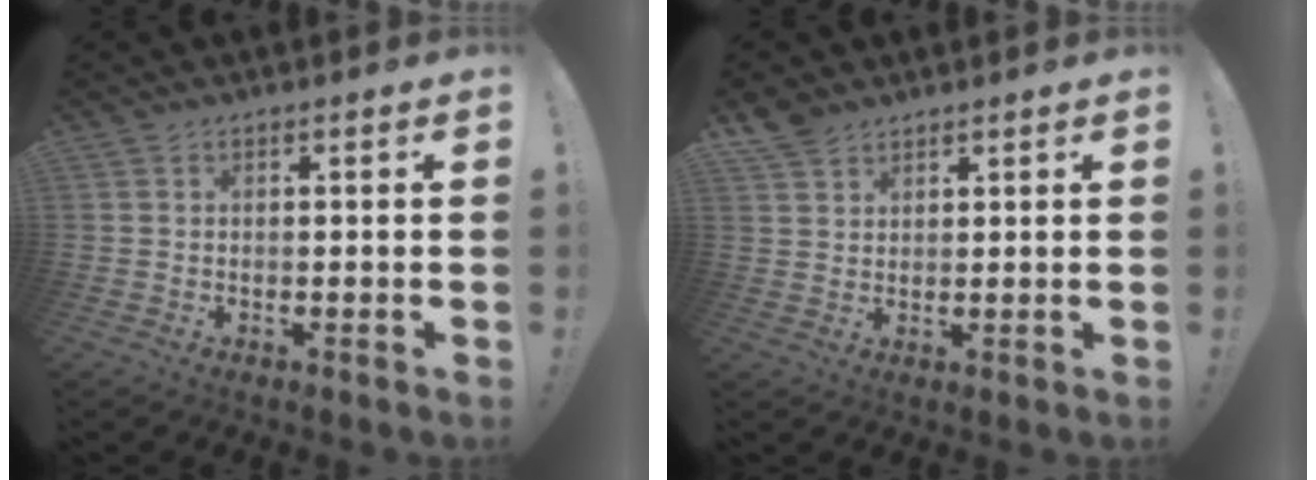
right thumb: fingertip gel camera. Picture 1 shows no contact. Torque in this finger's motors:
{"motor_torque": [-0.63, 0.74, 0.34, 0.27, 0.24]}